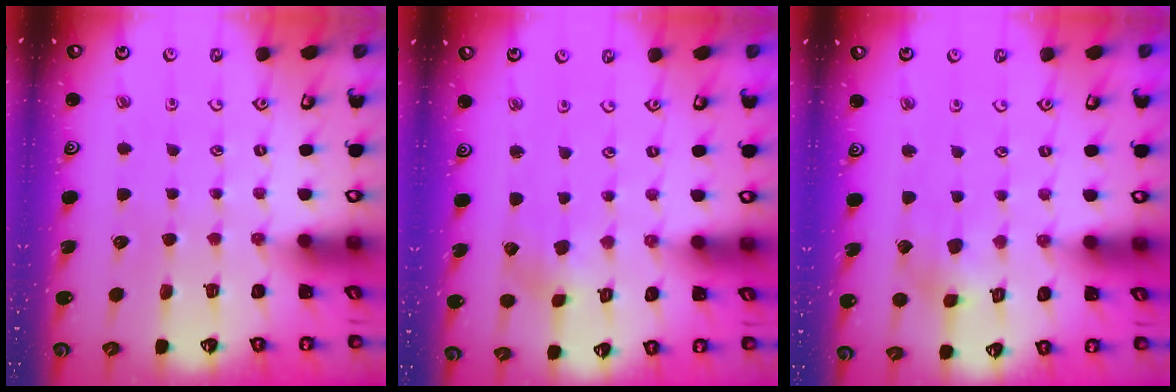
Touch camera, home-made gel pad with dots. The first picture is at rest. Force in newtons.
{"total": 0.7, "press": 0.7, "slide": 0.2}
{"total": 4.7, "press": 4.6, "slide": 0.6}